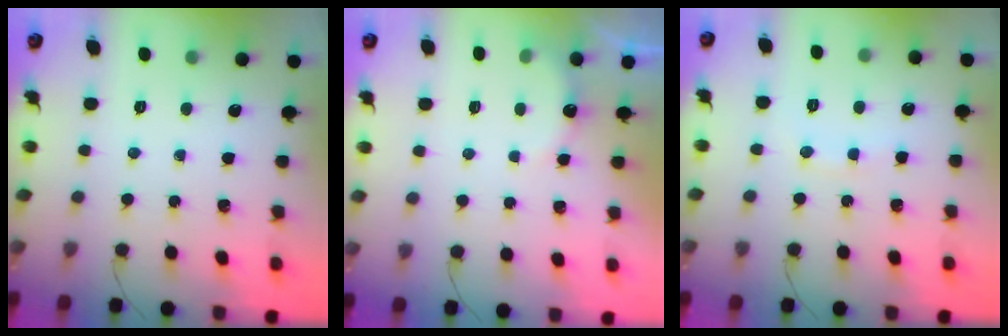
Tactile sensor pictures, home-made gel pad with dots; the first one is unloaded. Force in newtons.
{"total": 5.6, "press": 5.5, "slide": 1.1}
{"total": 5.8, "press": 5.7, "slide": 1.2}